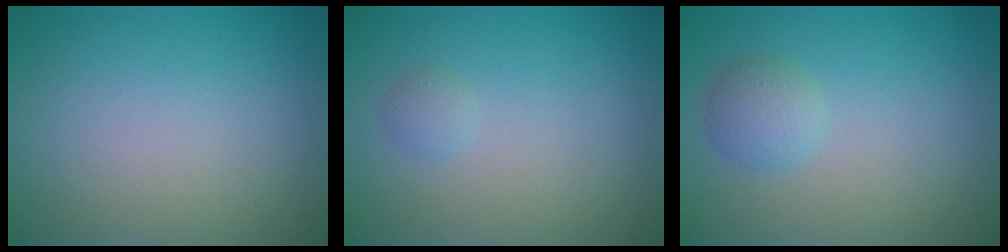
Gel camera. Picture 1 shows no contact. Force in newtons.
{"total": 0.8, "press": 0.8, "slide": 0.0}
{"total": 2.0, "press": 2.0, "slide": 0.1}